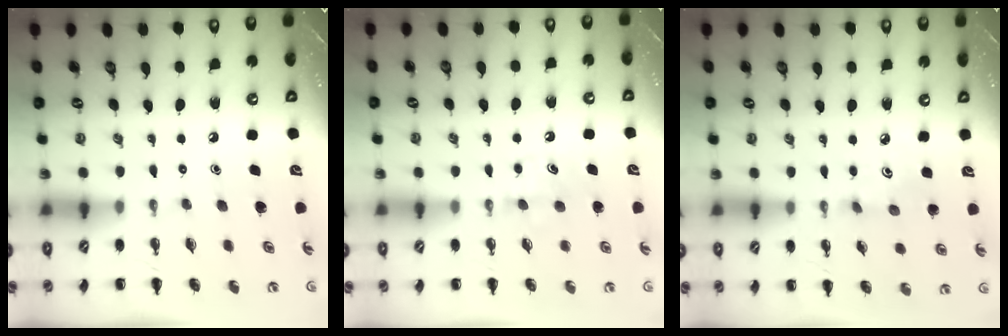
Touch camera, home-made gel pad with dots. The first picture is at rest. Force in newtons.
{"total": 5.8, "press": 5.7, "slide": 1.5}
{"total": 3.7, "press": 3.6, "slide": 1.1}